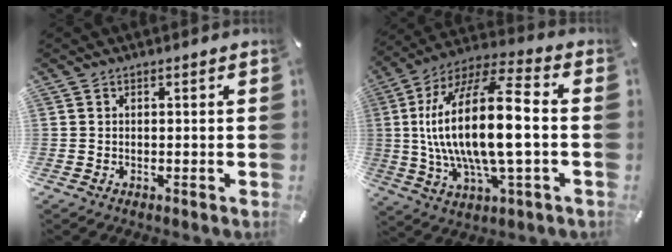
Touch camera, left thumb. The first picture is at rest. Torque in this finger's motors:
{"motor_torque": [0.90, 1.14, 2.77, 0.00, 0.95]}